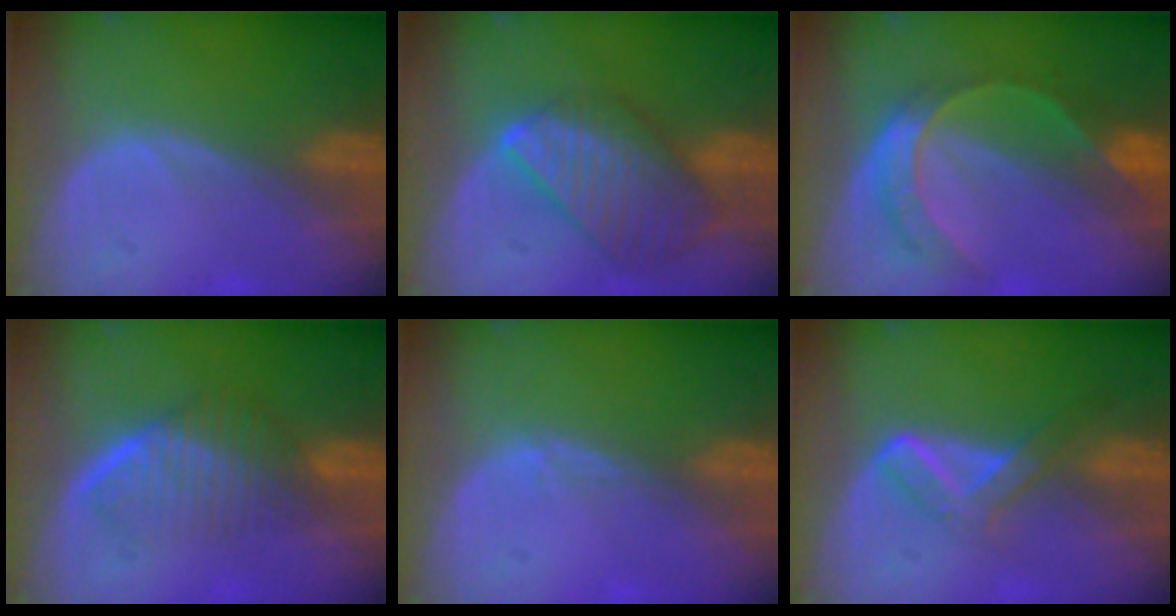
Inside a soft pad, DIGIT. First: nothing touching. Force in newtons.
{"total": 9.6, "press": 8.4, "slide": 4.7}
{"total": 7.9, "press": 6.5, "slide": 4.4}
{"total": 6.8, "press": 5.9, "slide": 3.4}
{"total": 0.6, "press": 0.4, "slide": 0.4}
{"total": 5.5, "press": 4.7, "slide": 2.8}